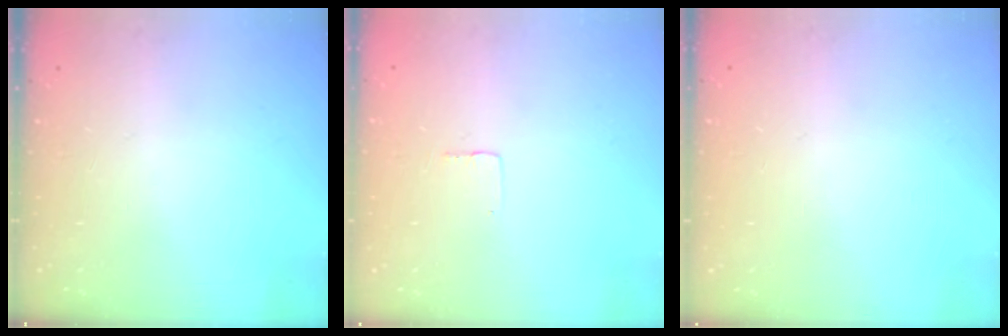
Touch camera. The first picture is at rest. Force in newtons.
{"total": 1.9, "press": 1.9, "slide": 0.1}
{"total": 0.0}